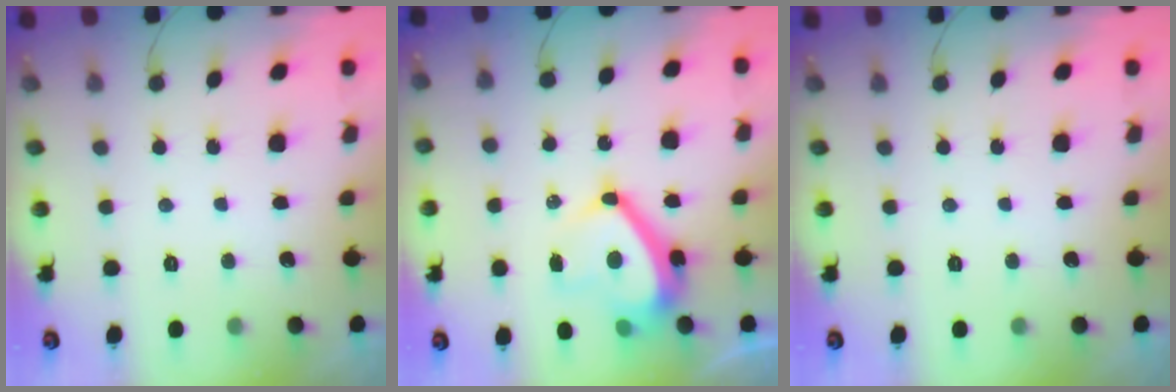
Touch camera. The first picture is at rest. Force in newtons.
{"total": 10.8, "press": 10.5, "slide": 2.5}
{"total": 0.0}